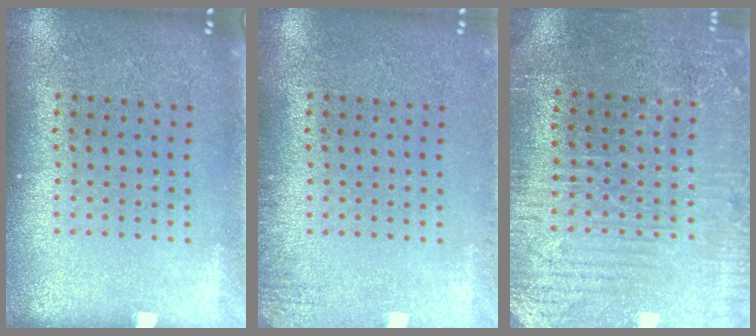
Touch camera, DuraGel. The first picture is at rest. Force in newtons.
{"total": 1.4, "press": 1.4, "slide": 0.2}
{"total": 3.2, "press": 3.1, "slide": 0.7}